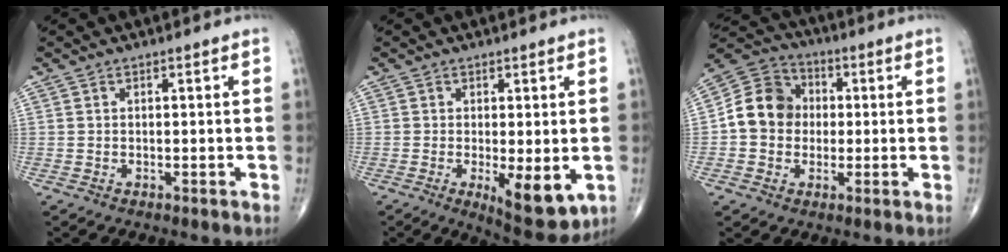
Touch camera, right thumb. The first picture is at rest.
{"total": 8.6, "force": [-2.0, 3.2, 7.8], "torque": [-0.107, -0.023, -0.023]}
{"total": 11.0, "force": [0.0, 9.6, 5.3], "torque": [-0.073, 0.029, -0.013]}